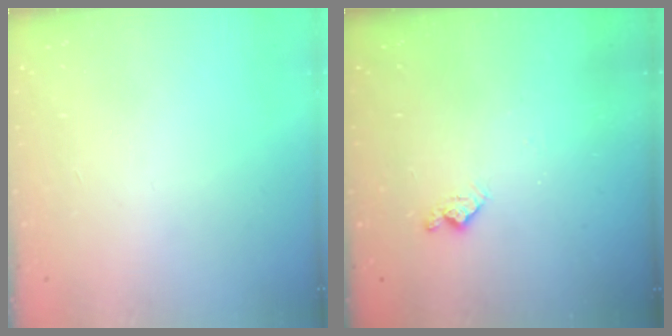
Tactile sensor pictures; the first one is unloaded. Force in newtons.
{"total": 5.7, "press": 5.7, "slide": 0.8}